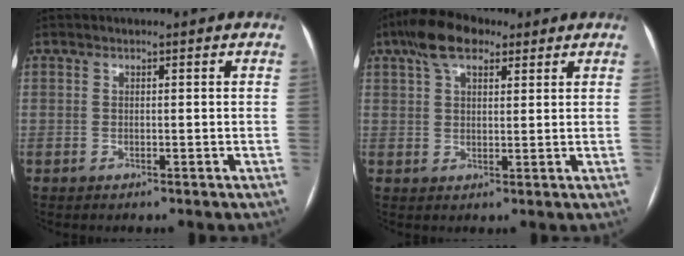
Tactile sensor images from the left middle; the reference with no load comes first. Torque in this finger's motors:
{"motor_torque": [1.00, -0.88, 0.57, 0.04]}